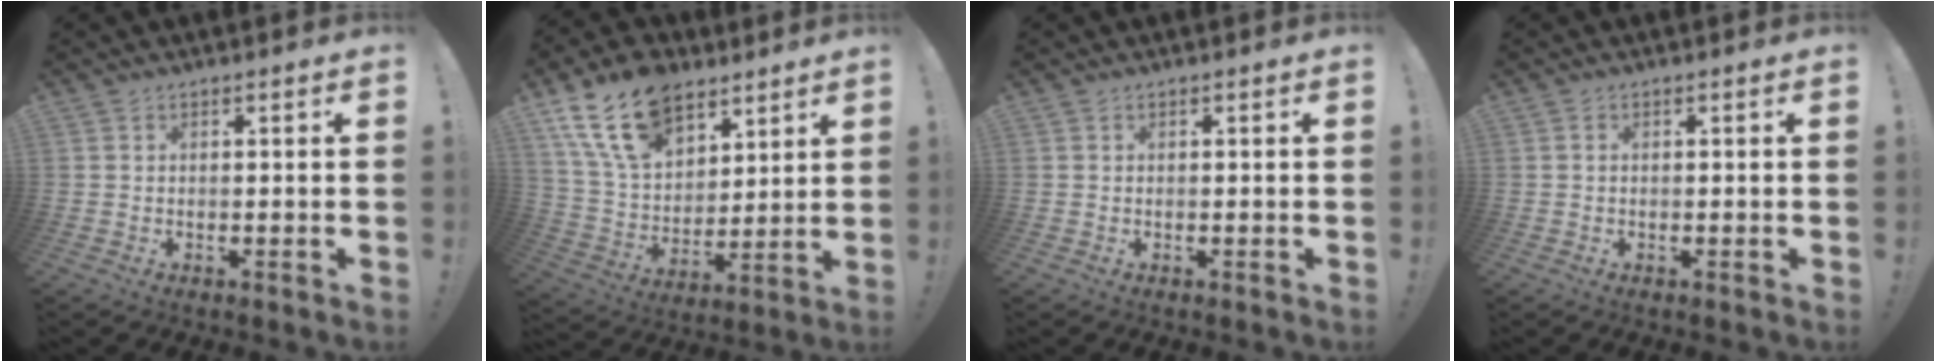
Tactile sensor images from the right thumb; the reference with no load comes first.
{"total": 18.5, "force": [11.2, 11.5, 9.2], "torque": [-0.168, -0.061, 0.208]}
{"total": 0.0}
{"total": 0.0}